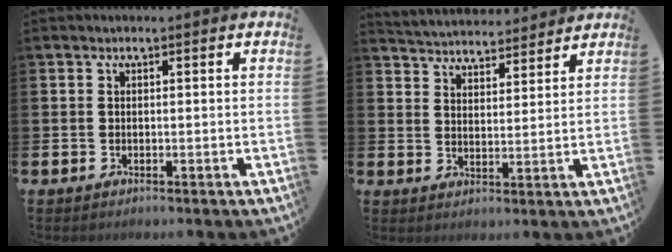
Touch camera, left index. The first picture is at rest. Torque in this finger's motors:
{"motor_torque": [0.98, -1.16, 0.29, 0.08]}